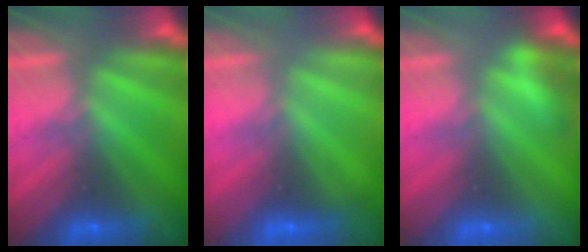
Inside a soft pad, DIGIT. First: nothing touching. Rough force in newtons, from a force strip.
{"total": 2.2}
{"total": 2.8}